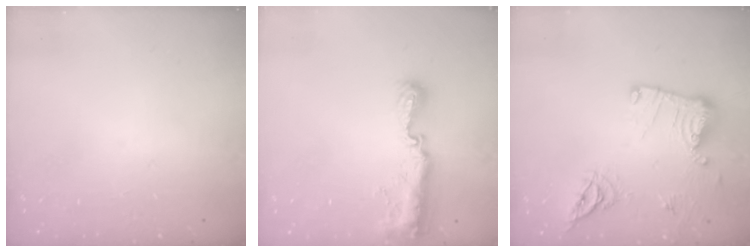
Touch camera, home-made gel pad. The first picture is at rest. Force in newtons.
{"total": 9.1, "press": 9.1, "slide": 0.8}
{"total": 14.9, "press": 14.9, "slide": 0.4}